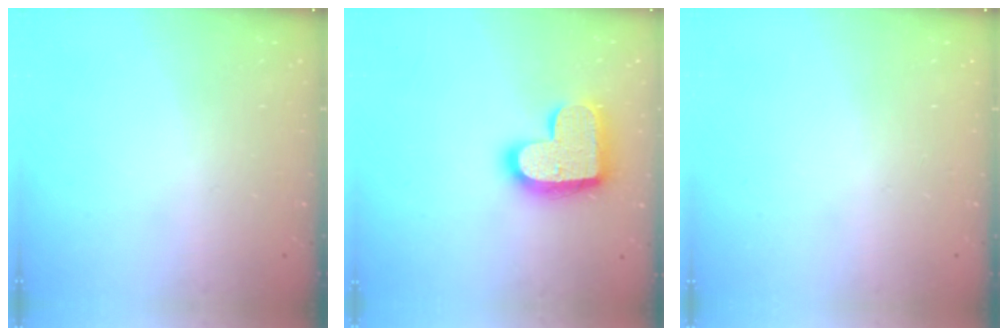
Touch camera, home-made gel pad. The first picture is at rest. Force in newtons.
{"total": 17.6, "press": 17.5, "slide": 1.0}
{"total": 0.0}